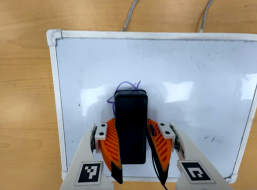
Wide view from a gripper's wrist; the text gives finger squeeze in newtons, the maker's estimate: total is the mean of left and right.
{"total": 13.1, "left": 13.4, "right": 12.7}